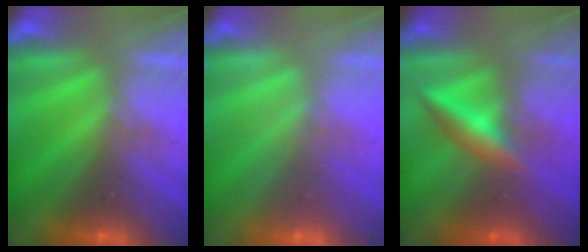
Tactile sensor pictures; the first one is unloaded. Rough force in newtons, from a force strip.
{"total": 1.9}
{"total": 2.4}